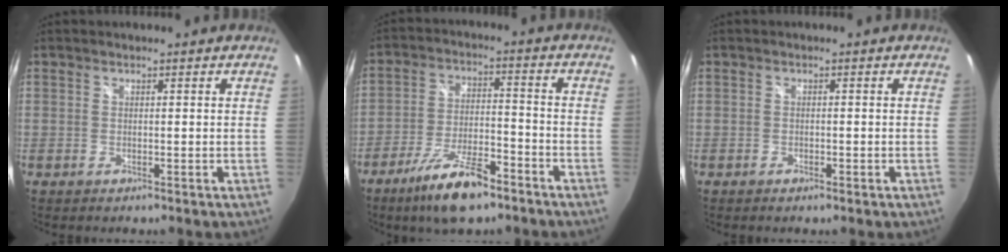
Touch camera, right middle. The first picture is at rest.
{"total": 12.3, "force": [-8.7, 3.6, 7.9], "torque": [-0.161, -0.013, -0.148]}
{"total": 1.3, "force": [-0.8, 0.6, 0.7], "torque": [-0.014, -0.003, -0.013]}